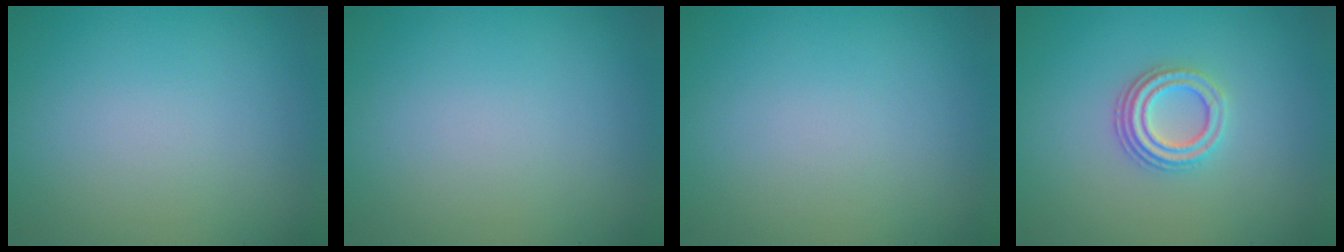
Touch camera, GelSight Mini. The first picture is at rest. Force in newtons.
{"total": 0.0}
{"total": 0.0}
{"total": 3.0, "press": 2.5, "slide": 1.7}